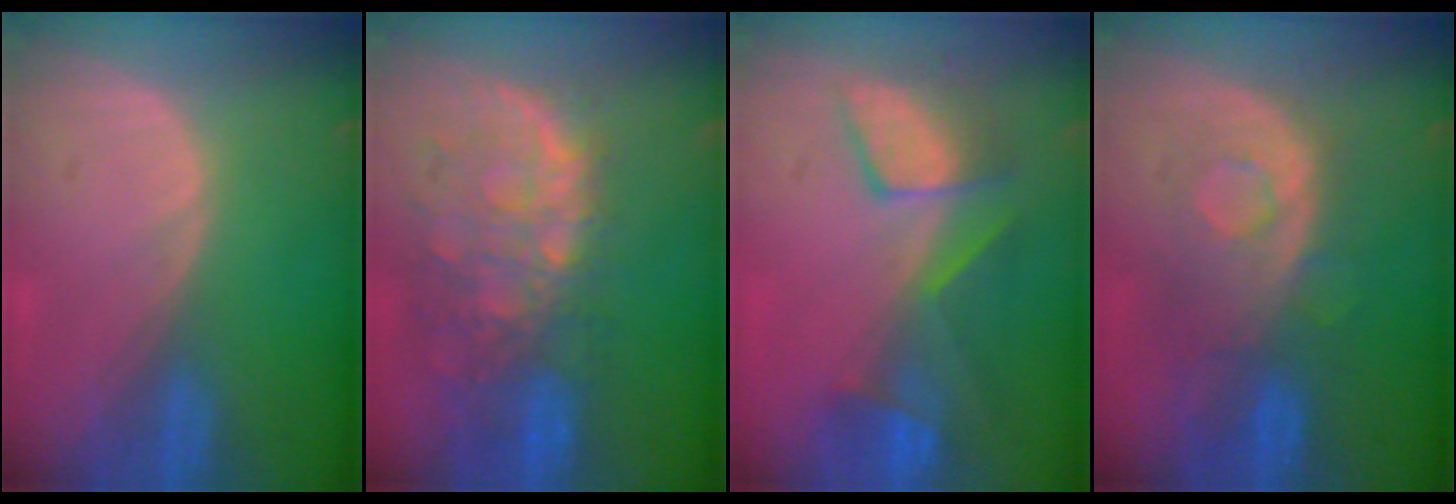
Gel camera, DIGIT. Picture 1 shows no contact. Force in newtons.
{"total": 11.2, "press": 9.8, "slide": 5.6}
{"total": 8.1, "press": 7.9, "slide": 1.8}
{"total": 8.6, "press": 8.4, "slide": 1.4}